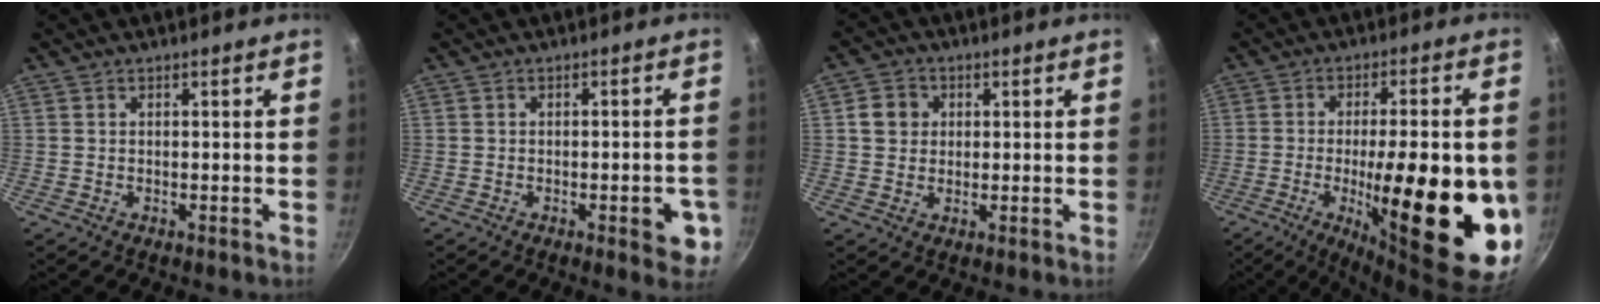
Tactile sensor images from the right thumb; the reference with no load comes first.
{"total": 6.2, "force": [-2.2, 2.2, 5.4], "torque": [-0.049, 0.006, -0.026]}
{"total": 4.6, "force": [0.9, 4.1, 1.7], "torque": [-0.008, 0.007, 0.009]}
{"total": 26.9, "force": [-4.9, 8.3, 25.2], "torque": [-0.337, -0.007, -0.063]}